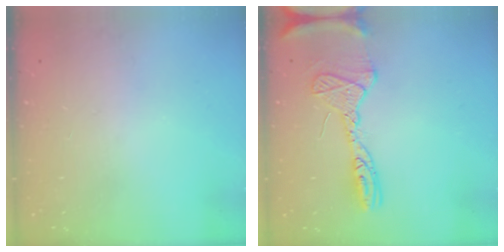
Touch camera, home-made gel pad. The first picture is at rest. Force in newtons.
{"total": 14.7, "press": 14.6, "slide": 1.4}